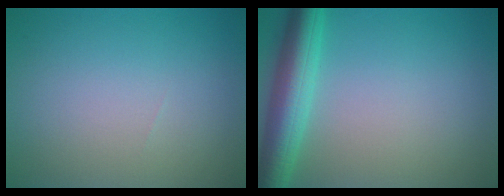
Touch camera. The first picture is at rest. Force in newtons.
{"total": 5.7, "press": 5.7, "slide": 0.2}